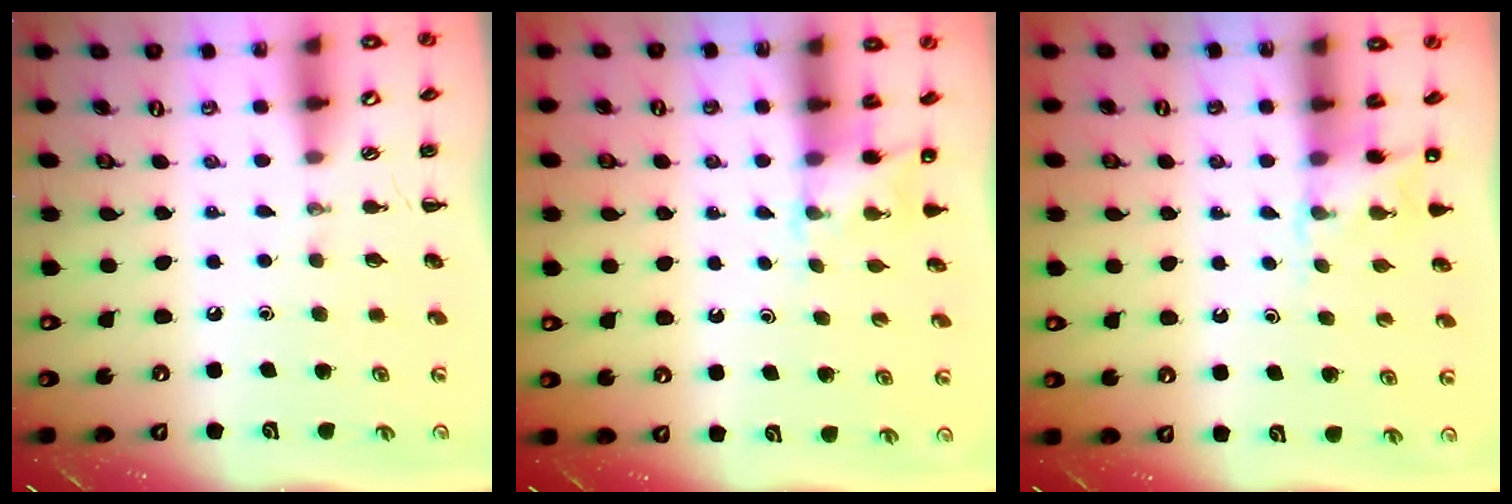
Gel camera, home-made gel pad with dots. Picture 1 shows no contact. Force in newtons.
{"total": 4.0, "press": 3.8, "slide": 1.2}
{"total": 4.3, "press": 4.1, "slide": 1.2}